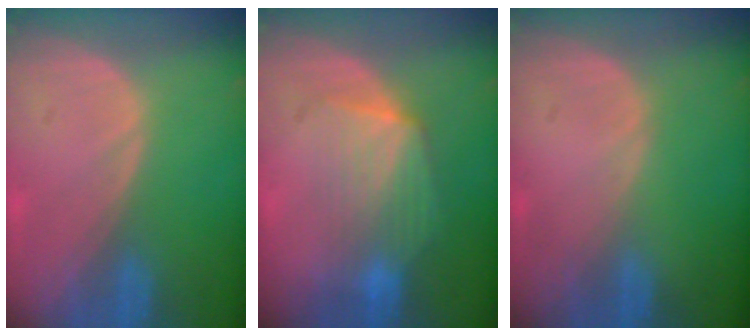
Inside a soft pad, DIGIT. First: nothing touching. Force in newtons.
{"total": 7.3, "press": 6.9, "slide": 2.6}
{"total": 0.0}